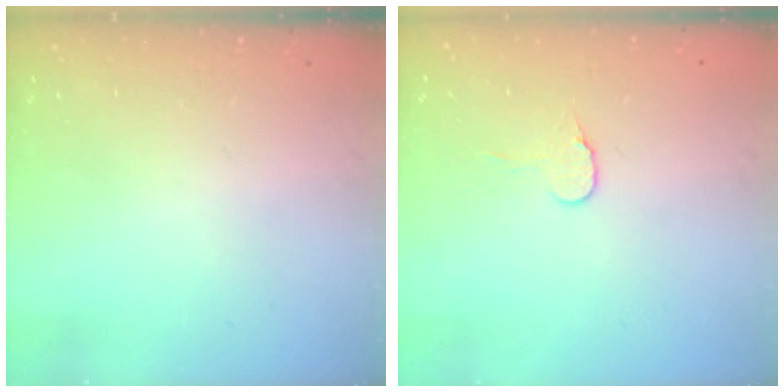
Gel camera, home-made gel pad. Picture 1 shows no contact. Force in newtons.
{"total": 6.1, "press": 6.1, "slide": 0.5}